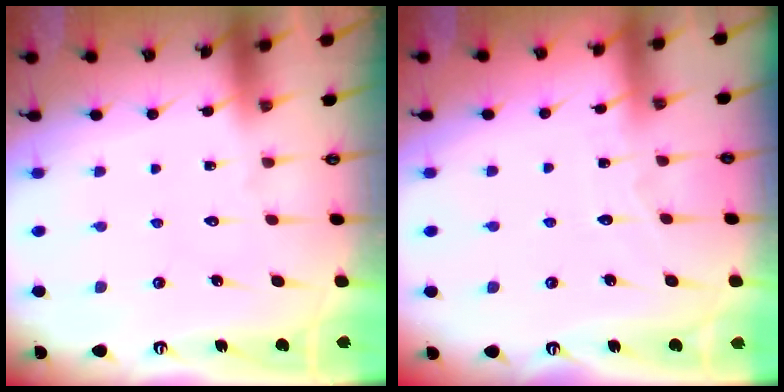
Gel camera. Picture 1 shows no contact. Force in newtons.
{"total": 2.8, "press": 2.7, "slide": 0.4}